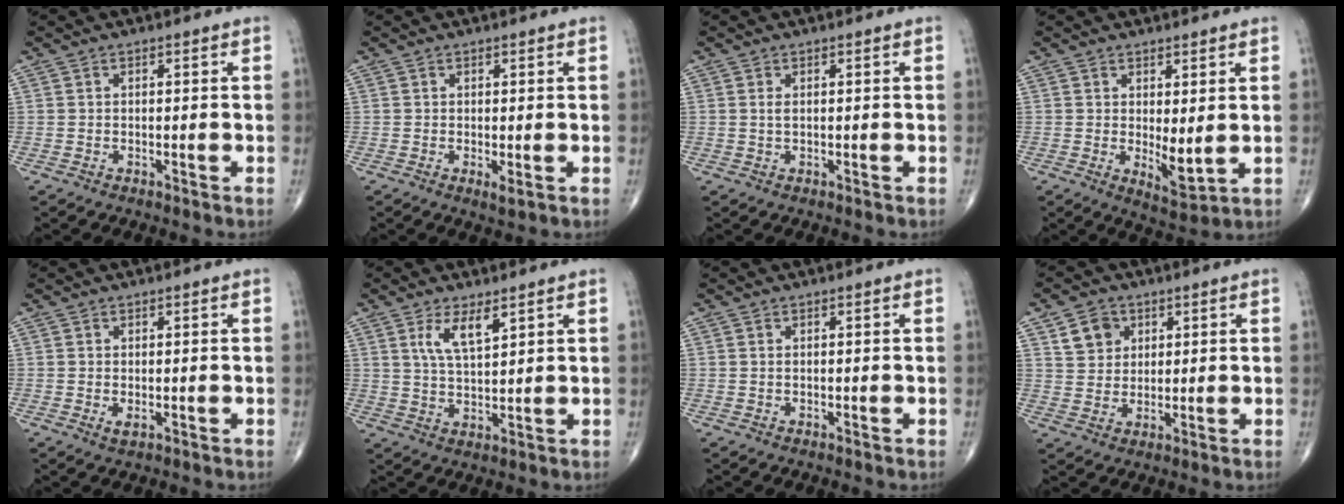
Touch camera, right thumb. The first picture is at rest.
{"total": 1.2, "force": [0.0, 0.4, 1.2], "torque": [-0.020, -0.007, -0.001]}
{"total": 0.8, "force": [0.3, 0.3, 0.7], "torque": [-0.016, -0.002, 0.006]}
{"total": 5.3, "force": [0.5, 1.9, 4.9], "torque": [-0.070, -0.021, 0.017]}
{"total": 1.1, "force": [-0.1, 0.6, 0.9], "torque": [-0.015, -0.004, 0.000]}
{"total": 6.0, "force": [3.3, 2.0, 4.7], "torque": [-0.083, -0.022, 0.068]}
{"total": 0.0}
{"total": 6.0, "force": [2.8, 4.9, 2.1], "torque": [-0.012, -0.013, 0.051]}